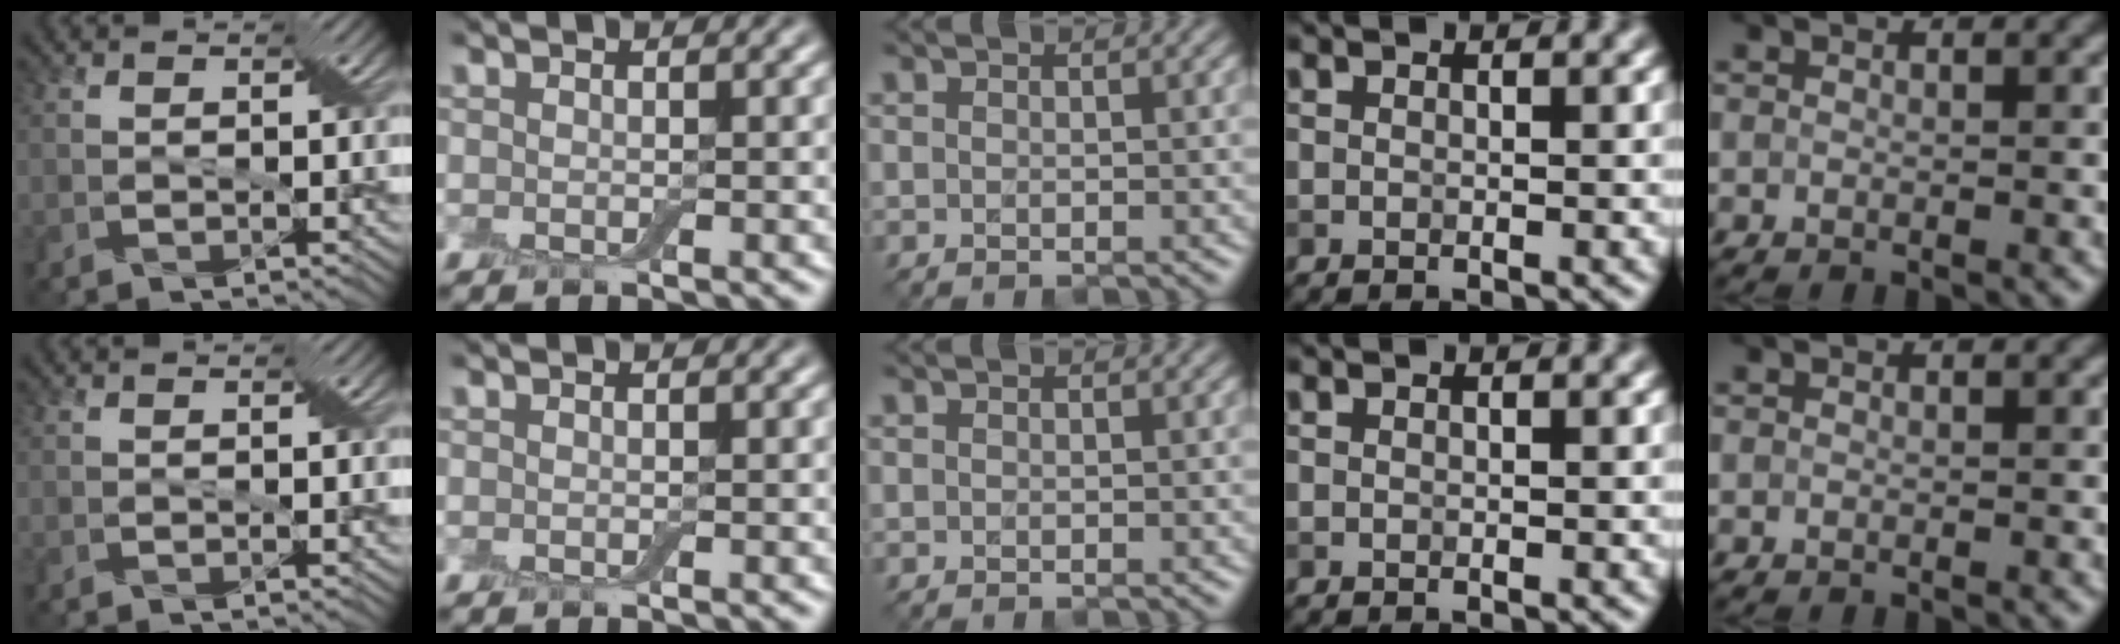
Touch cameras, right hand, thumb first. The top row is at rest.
{}